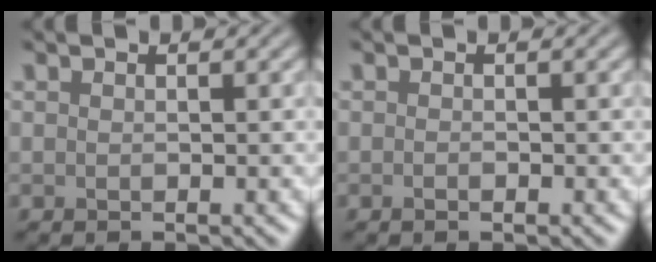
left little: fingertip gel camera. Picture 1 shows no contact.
{"total": 0.6, "force": [-0.3, 0.2, 0.5], "torque": [-0.009, -0.002, -0.005]}